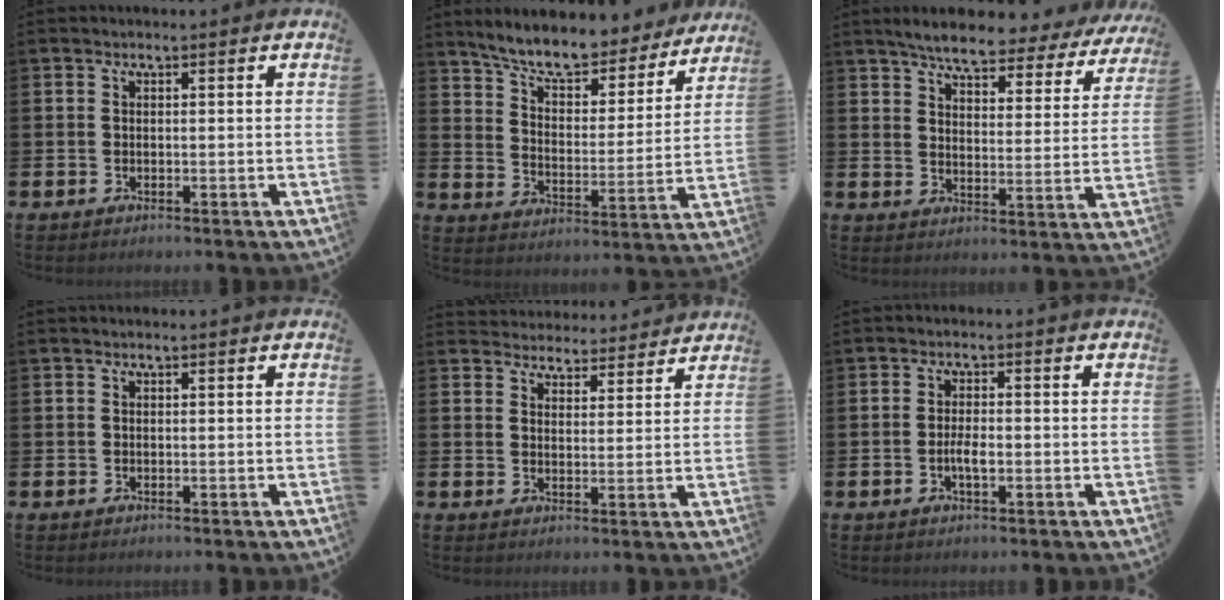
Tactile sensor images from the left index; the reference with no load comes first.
{"total": 8.5, "force": [7.8, 2.0, 2.7], "torque": [-0.075, -0.058, 0.133]}
{"total": 6.0, "force": [5.5, 0.7, 2.1], "torque": [-0.059, -0.035, 0.091]}
{"total": 0.0}
{"total": 4.1, "force": [4.0, 0.8, -0.4], "torque": [-0.007, -0.029, 0.072]}
{"total": 2.4, "force": [-0.6, 0.8, 2.1], "torque": [-0.040, 0.003, -0.013]}